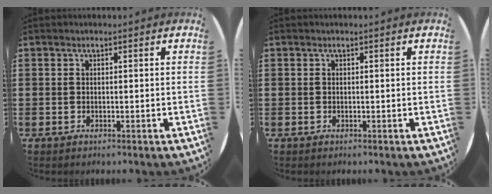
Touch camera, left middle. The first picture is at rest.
{"total": 0.0}